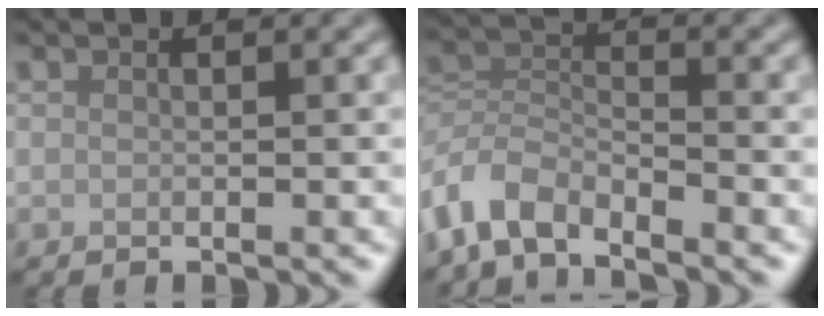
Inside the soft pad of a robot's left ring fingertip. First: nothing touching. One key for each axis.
{"total": 4.5, "fx": -3.7, "fy": 1.7, "fz": 1.7, "tx": -0.031, "ty": -0.001, "tz": -0.085}